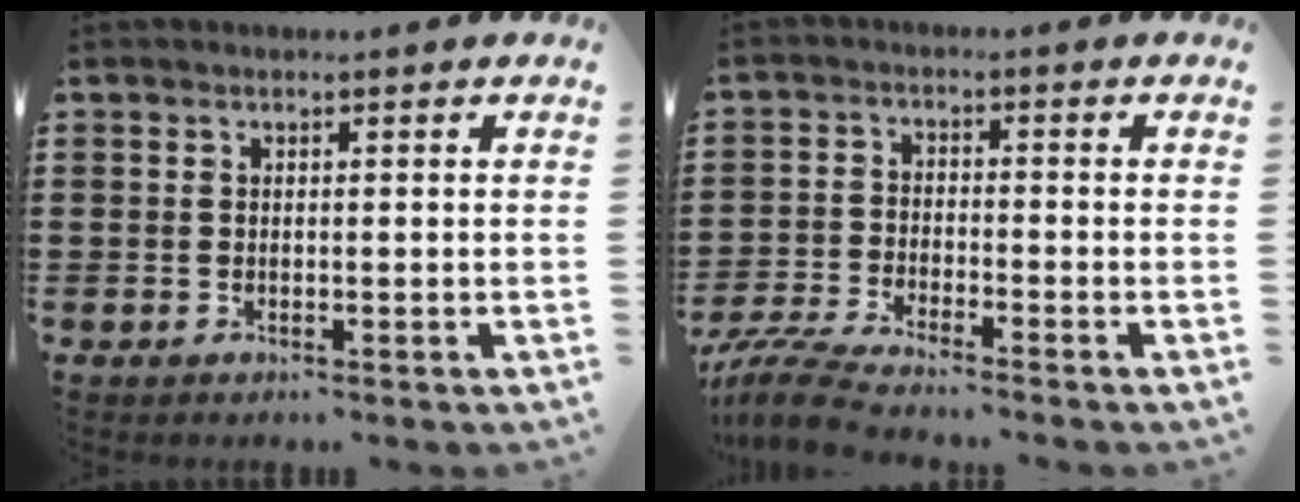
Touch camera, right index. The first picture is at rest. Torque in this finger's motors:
{"motor_torque": [-1.03, 1.10, 0.33, 0.07]}